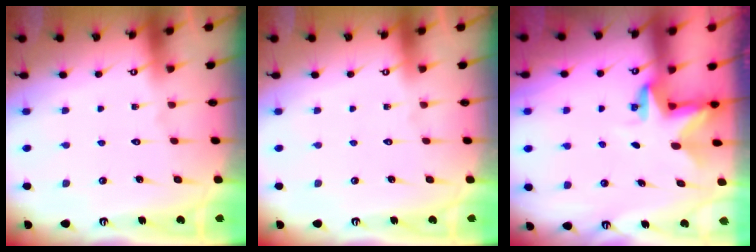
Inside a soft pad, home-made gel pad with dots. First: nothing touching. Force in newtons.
{"total": 0.0}
{"total": 3.0, "press": 3.0, "slide": 0.1}